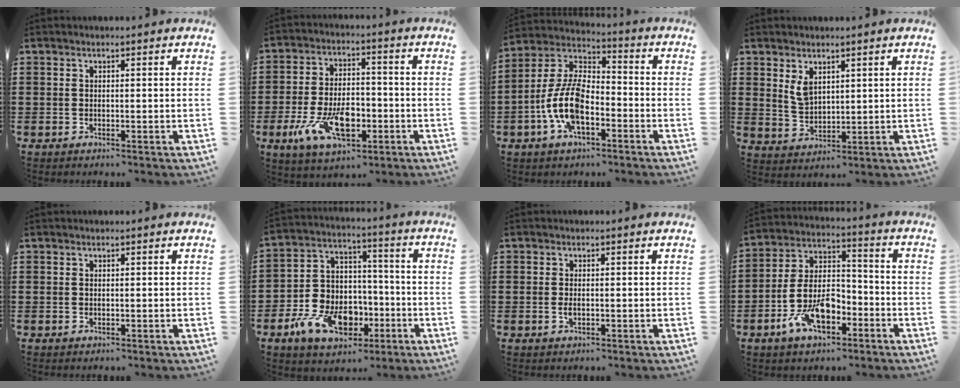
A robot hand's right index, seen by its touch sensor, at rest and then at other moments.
{"total": 11.0, "force": [-4.1, 5.6, 8.5], "torque": [-0.166, -0.003, -0.070]}
{"total": 10.5, "force": [-3.6, 5.3, 8.4], "torque": [-0.212, -0.004, -0.075]}
{"total": 3.5, "force": [2.0, 2.0, 2.1], "torque": [-0.048, 0.005, 0.037]}
{"total": 0.0}
{"total": 11.5, "force": [-4.7, 8.5, 6.2], "torque": [-0.130, 0.026, -0.077]}
{"total": 1.2, "force": [-0.1, 0.6, 1.1], "torque": [-0.028, -0.003, -0.005]}
{"total": 9.9, "force": [-4.5, 5.3, 7.0], "torque": [-0.163, 0.002, -0.088]}